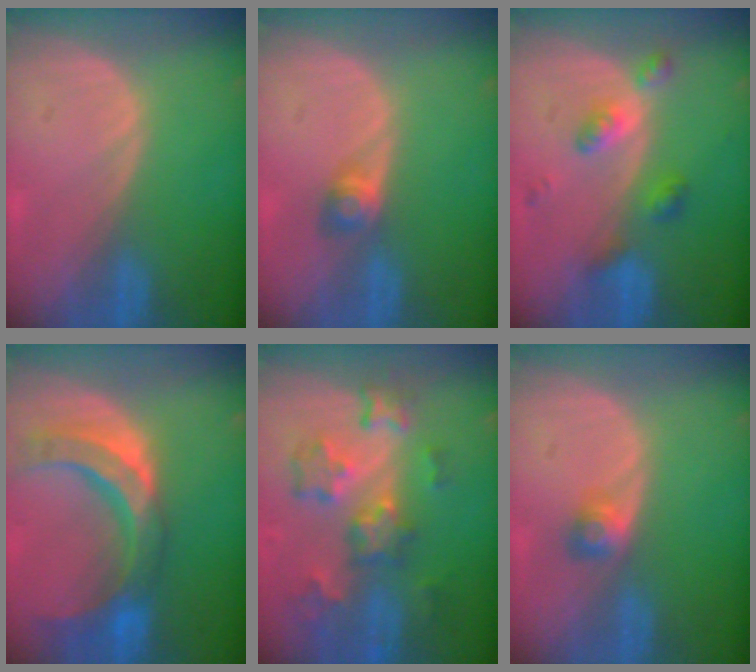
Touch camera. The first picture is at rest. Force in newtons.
{"total": 2.8, "press": 2.5, "slide": 1.1}
{"total": 4.9, "press": 4.9, "slide": 0.2}
{"total": 11.2, "press": 9.5, "slide": 5.9}
{"total": 9.2, "press": 8.1, "slide": 4.4}
{"total": 2.6, "press": 2.3, "slide": 1.1}